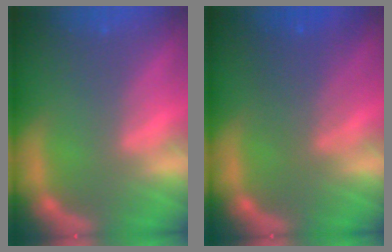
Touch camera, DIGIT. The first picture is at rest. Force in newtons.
{"total": 4.1}